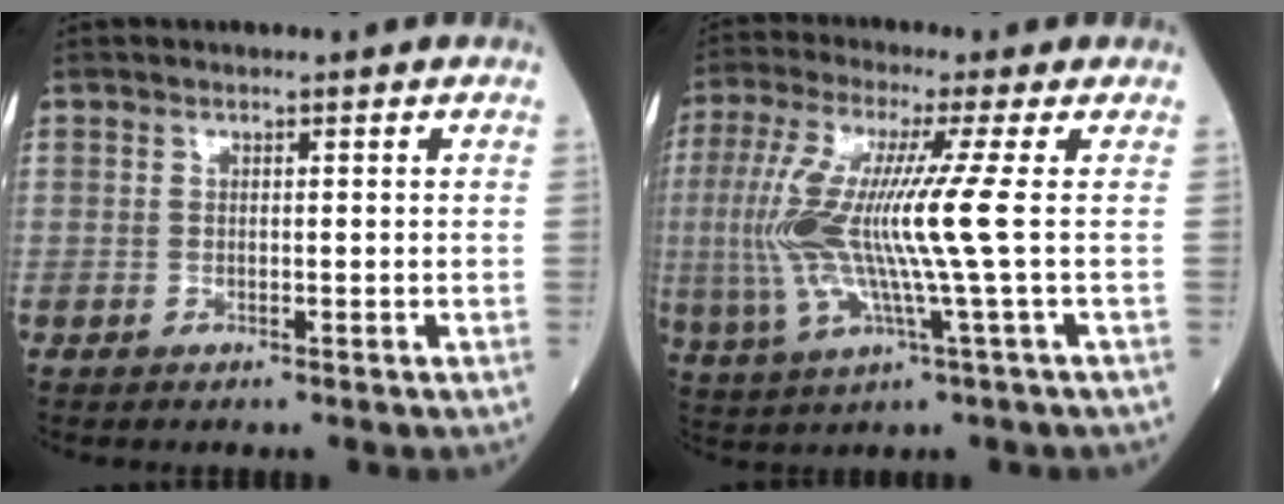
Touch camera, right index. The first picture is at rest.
{"total": 12.4, "force": [0.0, -0.7, 12.4], "torque": [-0.272, -0.006, -0.005]}